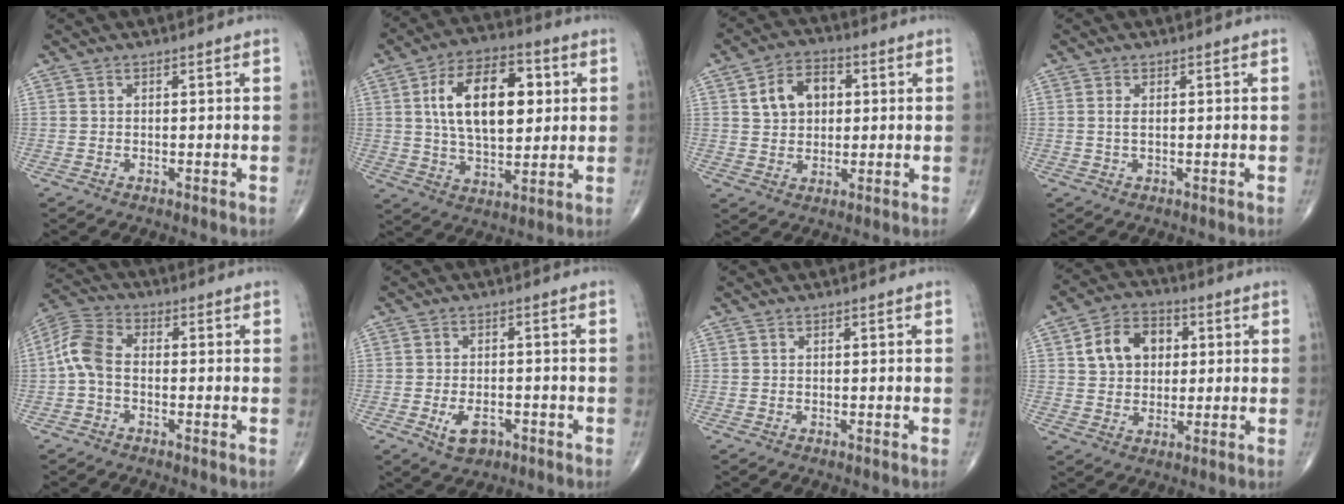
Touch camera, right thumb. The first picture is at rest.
{"total": 17.8, "force": [3.8, 9.6, 14.4], "torque": [-0.214, 0.002, 0.064]}
{"total": 8.7, "force": [2.2, 6.3, 5.7], "torque": [-0.072, 0.005, 0.033]}
{"total": 1.4, "force": [0.3, 0.6, 1.3], "torque": [-0.032, 0.000, 0.009]}
{"total": 7.2, "force": [-0.9, 4.4, 5.7], "torque": [-0.122, 0.023, -0.031]}
{"total": 4.9, "force": [-2.2, 2.9, 3.3], "torque": [-0.049, 0.006, -0.033]}
{"total": 0.0}
{"total": 10.2, "force": [2.4, 7.7, 6.3], "torque": [-0.081, 0.006, 0.037]}